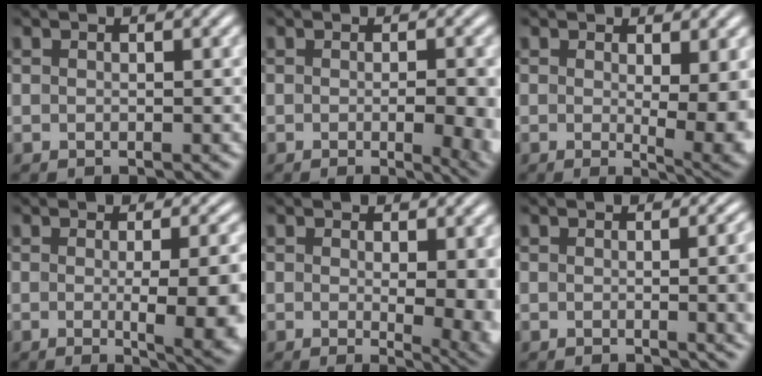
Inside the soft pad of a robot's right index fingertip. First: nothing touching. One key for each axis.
{"total": 4.3, "fx": -1.0, "fy": 1.0, "fz": 4.1, "tx": -0.050, "ty": -0.011, "tz": -0.014}
{"total": 5.4, "fx": -0.4, "fy": 1.4, "fz": 5.2, "tx": -0.062, "ty": -0.019, "tz": -0.002}
{"total": 7.3, "fx": -1.8, "fy": 1.7, "fz": 6.9, "tx": -0.077, "ty": -0.010, "tz": -0.025}
{"total": 4.5, "fx": -0.4, "fy": 1.3, "fz": 4.3, "tx": -0.053, "ty": -0.018, "tz": -0.001}
{"total": 3.6, "fx": -0.1, "fy": 0.8, "fz": 3.5, "tx": -0.024, "ty": 0.006, "tz": -0.007}